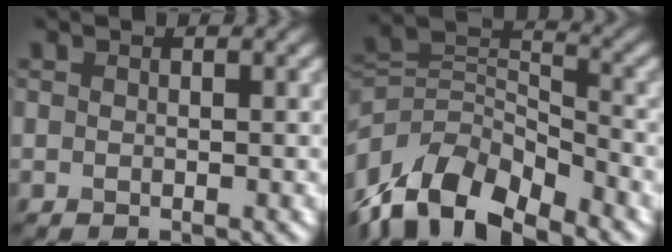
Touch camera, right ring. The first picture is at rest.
{"total": 11.3, "force": [-7.7, 5.6, 6.0], "torque": [-0.116, -0.006, -0.142]}